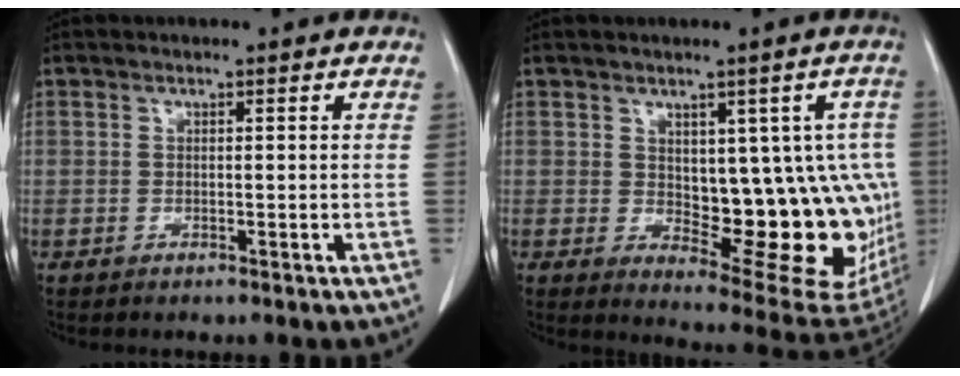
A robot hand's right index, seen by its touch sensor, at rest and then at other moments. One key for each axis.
{"total": 16.1, "fx": -0.1, "fy": 7.1, "fz": 14.4, "tx": -0.134, "ty": 0.008, "tz": 0.024}